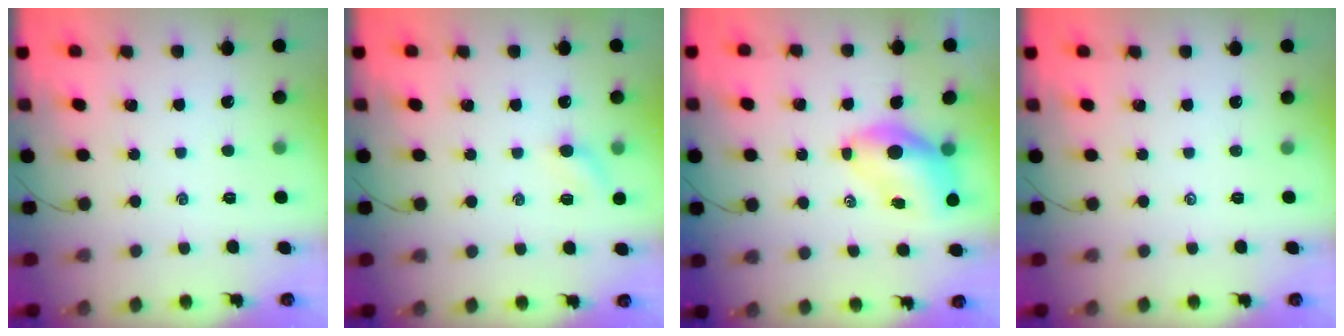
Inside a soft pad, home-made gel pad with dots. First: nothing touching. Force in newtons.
{"total": 5.4, "press": 5.2, "slide": 1.2}
{"total": 7.0, "press": 6.8, "slide": 1.6}
{"total": 0.0}